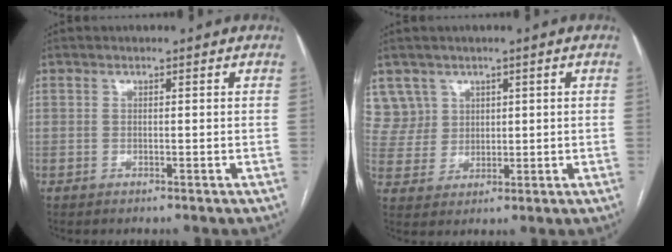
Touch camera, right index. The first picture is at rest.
{"total": 3.0, "force": [1.7, 2.4, -0.2], "torque": [0.014, 0.008, 0.031]}